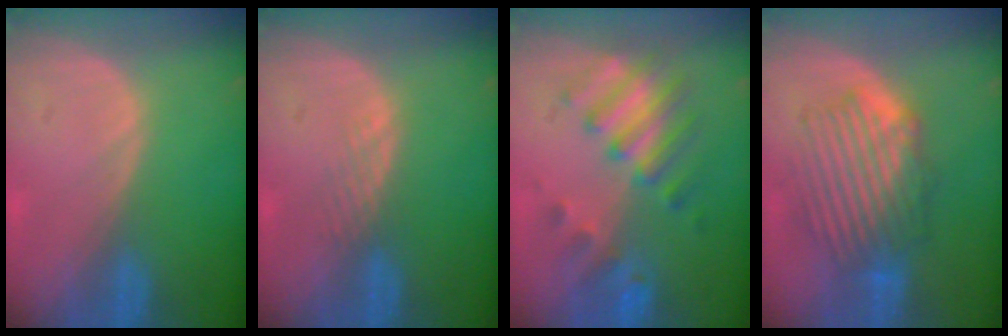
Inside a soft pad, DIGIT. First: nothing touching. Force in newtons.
{"total": 1.6, "press": 1.6, "slide": 0.1}
{"total": 7.2, "press": 7.2, "slide": 1.1}
{"total": 8.5, "press": 8.3, "slide": 2.0}